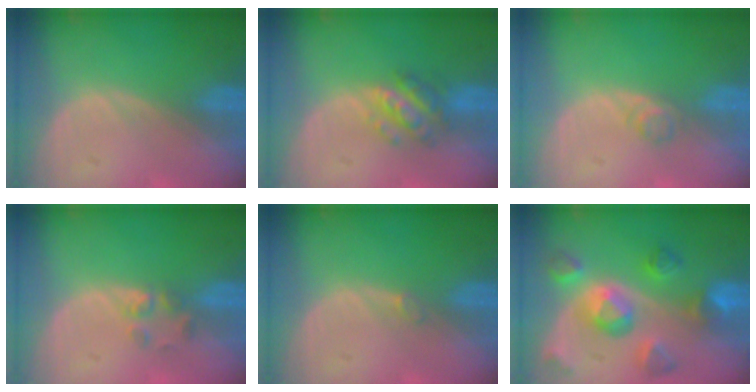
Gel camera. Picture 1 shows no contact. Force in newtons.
{"total": 5.7, "press": 5.1, "slide": 2.6}
{"total": 1.6, "press": 1.6, "slide": 0.2}
{"total": 2.3, "press": 2.2, "slide": 0.8}
{"total": 0.7, "press": 0.7, "slide": 0.2}
{"total": 9.7, "press": 8.8, "slide": 4.1}